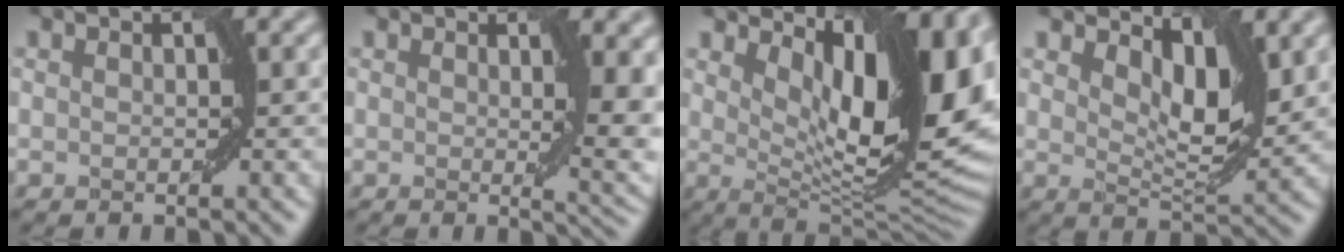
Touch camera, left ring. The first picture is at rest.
{"total": 5.6, "force": [1.2, 1.8, 5.1], "torque": [-0.053, -0.007, 0.022]}
{"total": 14.0, "force": [5.2, 5.4, 11.8], "torque": [-0.150, -0.006, 0.090]}
{"total": 5.0, "force": [2.6, 2.1, 3.7], "torque": [-0.063, -0.010, 0.038]}